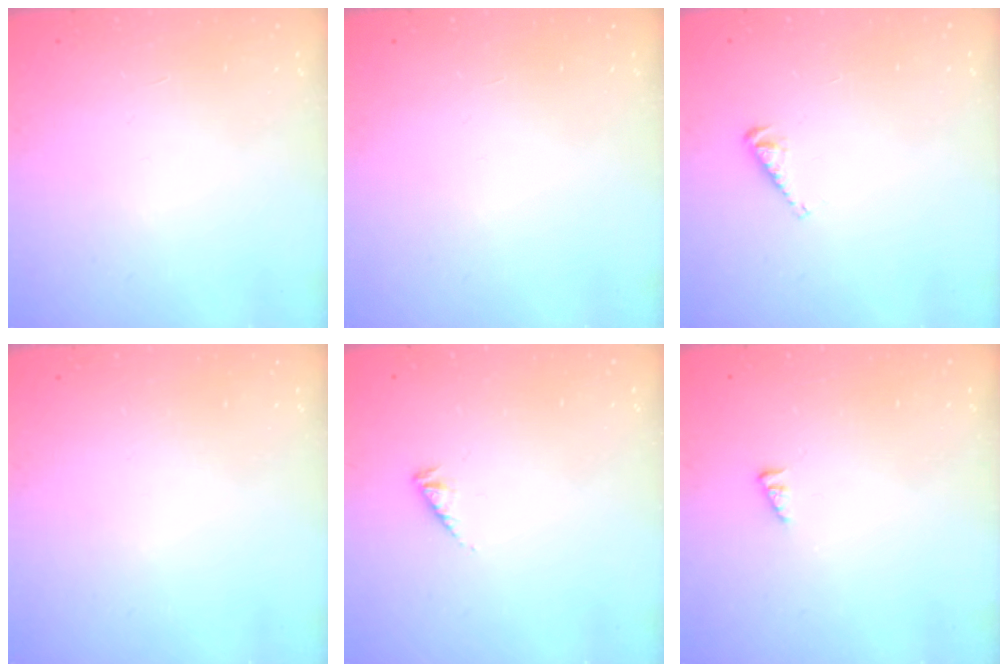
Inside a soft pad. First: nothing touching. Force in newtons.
{"total": 0.0}
{"total": 2.5, "press": 2.5, "slide": 0.1}
{"total": 0.0}
{"total": 1.9, "press": 1.9, "slide": 0.4}
{"total": 1.6, "press": 1.5, "slide": 0.4}